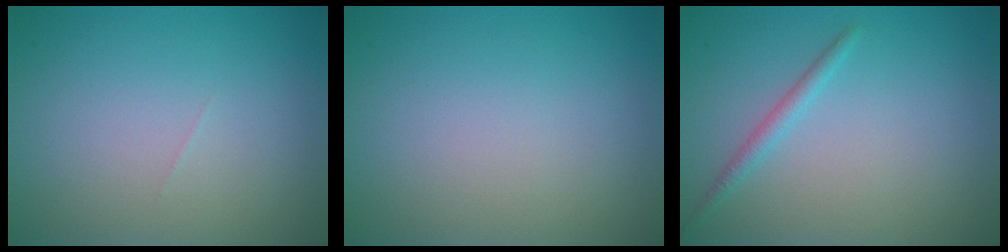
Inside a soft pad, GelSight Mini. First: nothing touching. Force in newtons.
{"total": 0.0}
{"total": 1.3, "press": 1.3, "slide": 0.0}